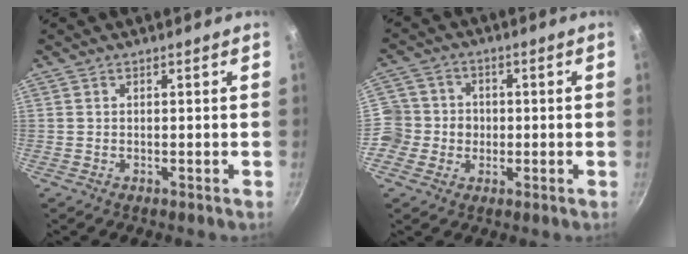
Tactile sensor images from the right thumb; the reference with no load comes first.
{"total": 8.1, "force": [-1.2, 7.8, 2.1], "torque": [-0.006, 0.016, -0.039]}